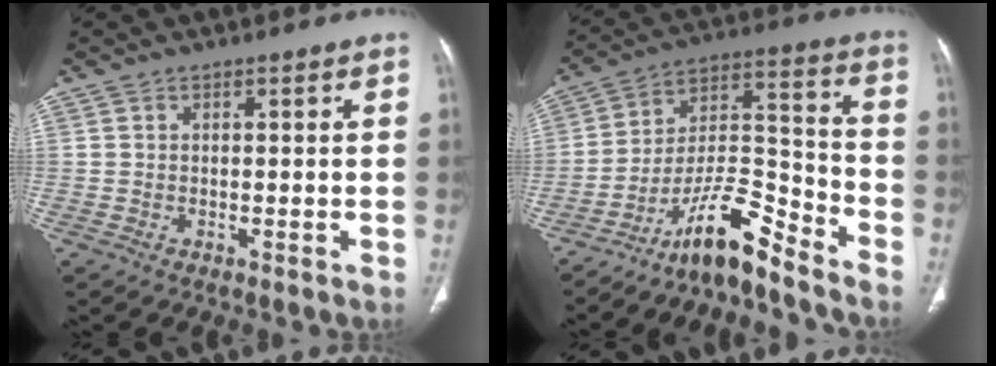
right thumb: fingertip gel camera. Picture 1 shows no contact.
{"total": 11.9, "force": [-10.0, 2.2, 6.1], "torque": [-0.107, 0.104, -0.180]}